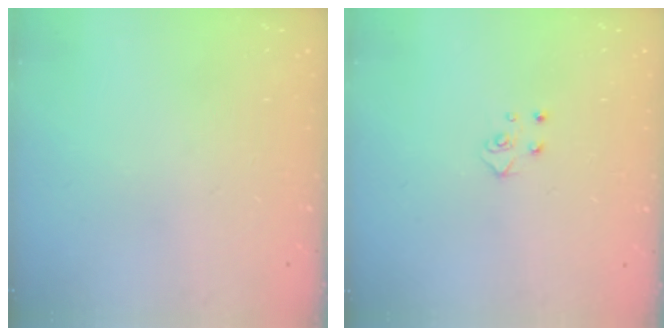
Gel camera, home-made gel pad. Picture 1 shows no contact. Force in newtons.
{"total": 3.9, "press": 3.9, "slide": 0.4}